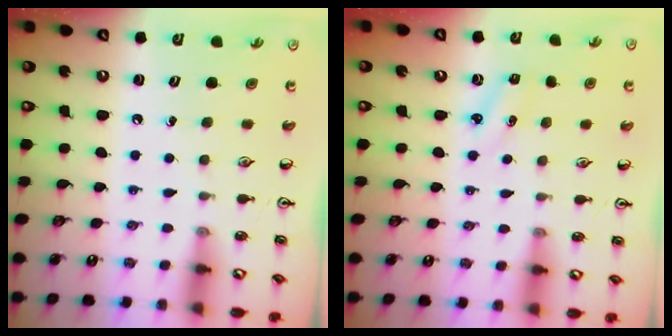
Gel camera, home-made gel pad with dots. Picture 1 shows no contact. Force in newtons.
{"total": 2.5, "press": 2.4, "slide": 0.8}